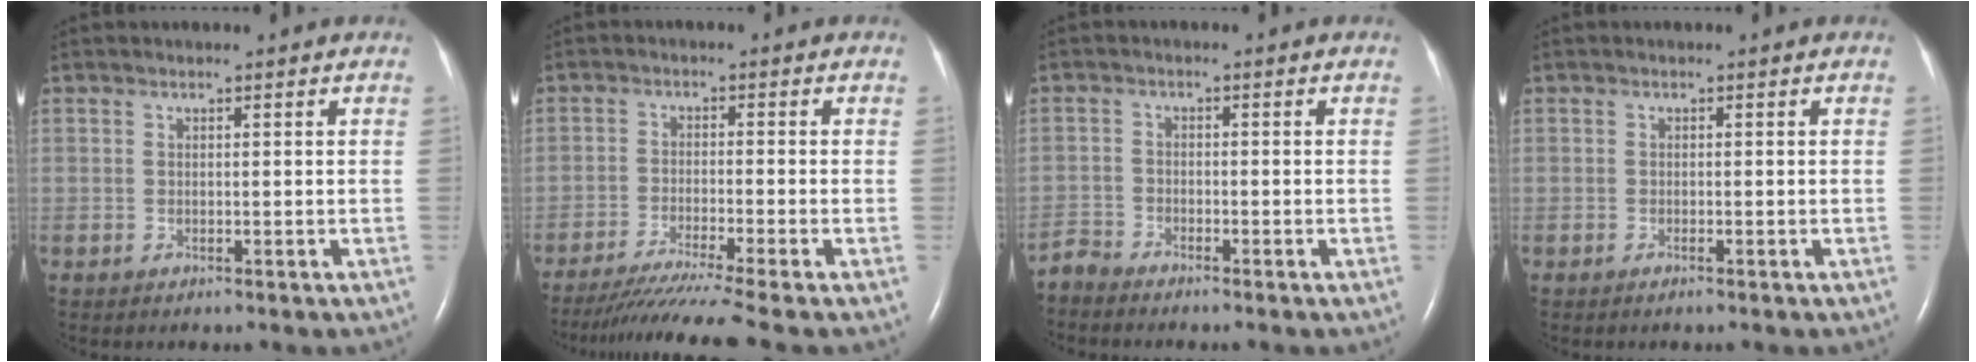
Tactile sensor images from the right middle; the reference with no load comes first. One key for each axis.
{"total": 10.8, "fx": -9.0, "fy": -2.6, "fz": 5.4, "tx": -0.075, "ty": -0.039, "tz": -0.144}
{"total": 2.5, "fx": -2.5, "fy": -0.2, "fz": -0.4, "tx": 0.010, "ty": -0.016, "tz": -0.051}
{"total": 0.5, "fx": -0.3, "fy": -0.2, "fz": 0.4, "tx": -0.012, "ty": -0.003, "tz": -0.004}